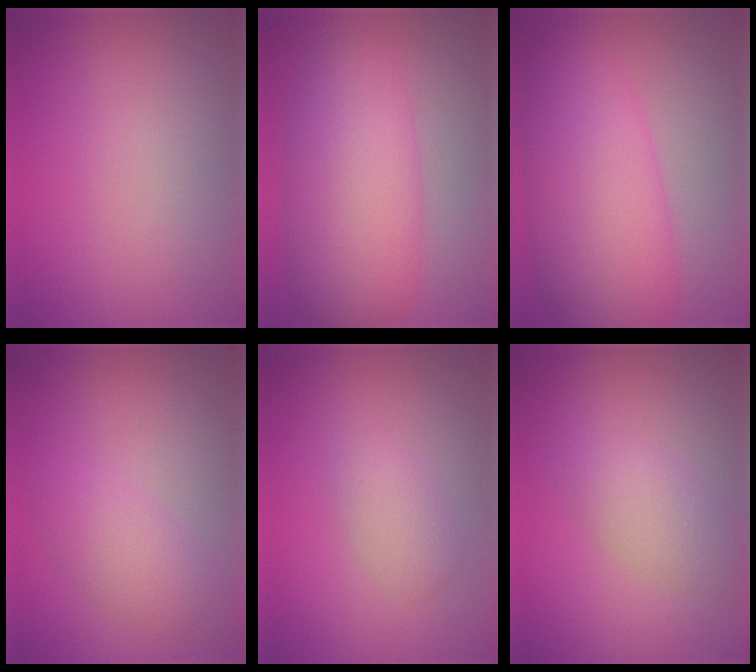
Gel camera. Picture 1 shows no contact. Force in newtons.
{"total": 8.5, "press": 8.5, "slide": 0.2}
{"total": 8.9, "press": 8.9, "slide": 0.1}
{"total": 2.9, "press": 2.9, "slide": 0.2}
{"total": 2.0, "press": 2.0, "slide": 0.0}
{"total": 2.7, "press": 2.7, "slide": 0.1}